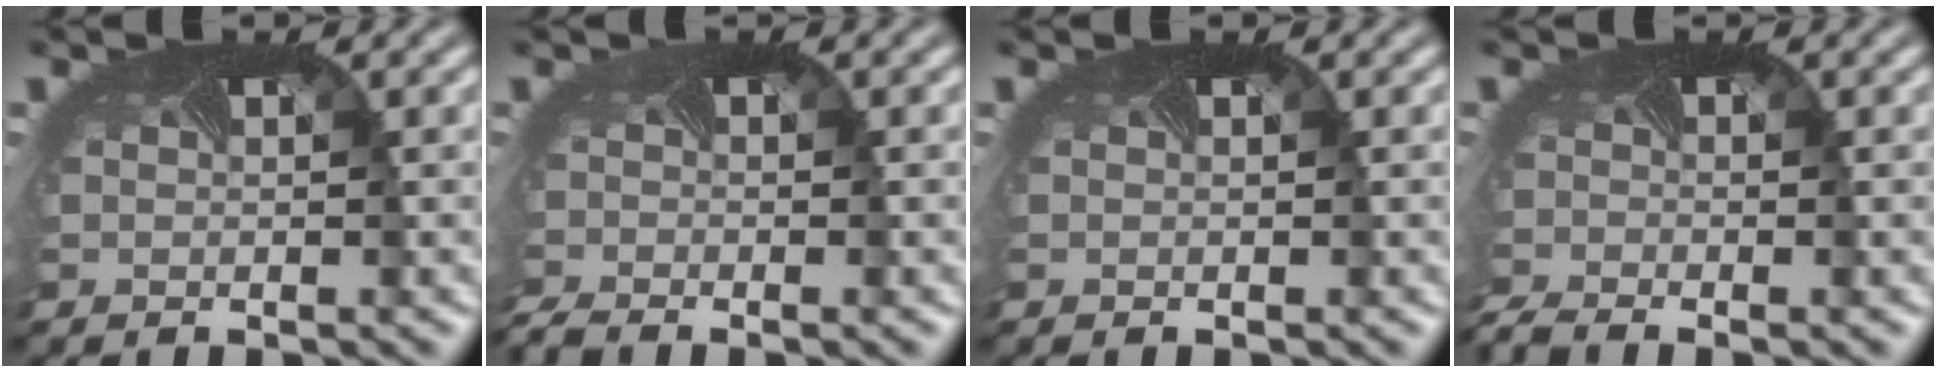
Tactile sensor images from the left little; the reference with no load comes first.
{"total": 2.5, "force": [-2.3, 0.1, 1.1], "torque": [-0.027, -0.016, -0.046]}
{"total": 0.0}
{"total": 2.8, "force": [-2.6, 0.3, 1.1], "torque": [-0.029, -0.021, -0.054]}